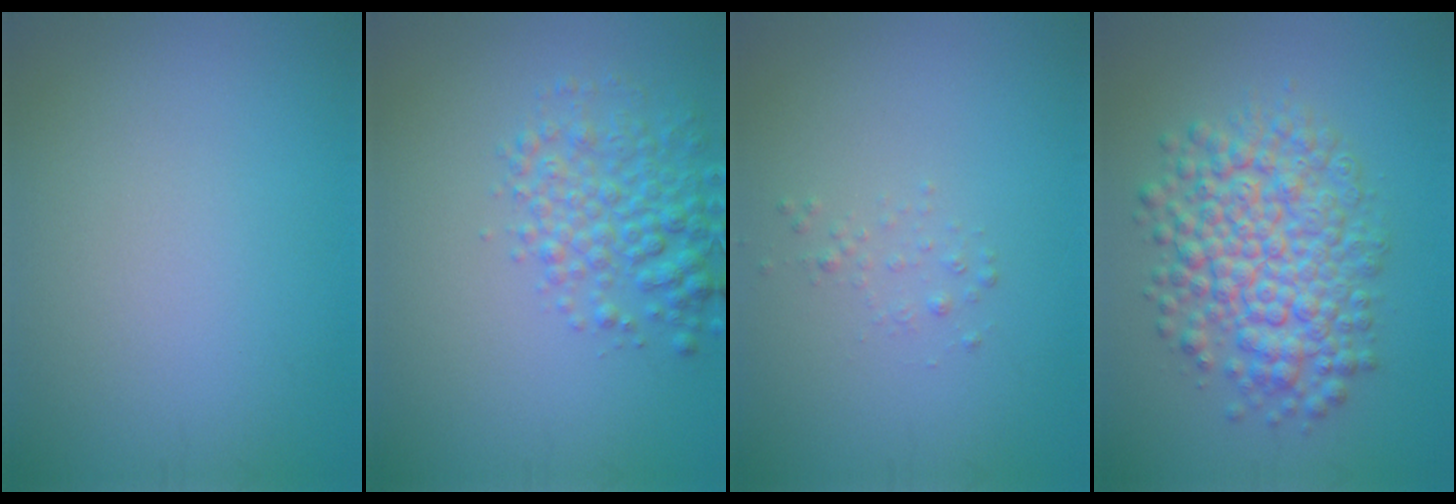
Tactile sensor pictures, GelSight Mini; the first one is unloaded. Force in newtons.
{"total": 4.4, "press": 4.4, "slide": 0.2}
{"total": 0.8, "press": 0.8, "slide": 0.1}
{"total": 7.7, "press": 7.7, "slide": 0.1}